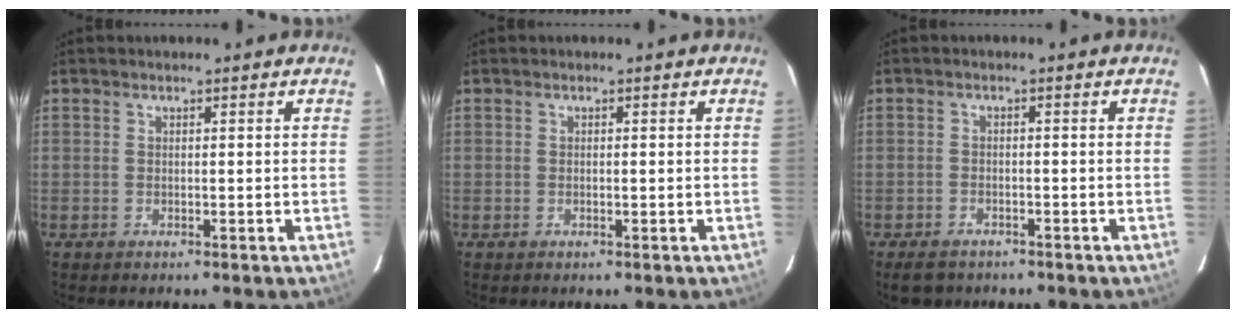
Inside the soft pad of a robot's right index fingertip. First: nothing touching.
{"total": 0.9, "force": [-0.1, 0.4, 0.8], "torque": [-0.021, 0.000, -0.002]}
{"total": 5.0, "force": [-3.7, 2.9, 1.8], "torque": [-0.036, -0.003, -0.056]}